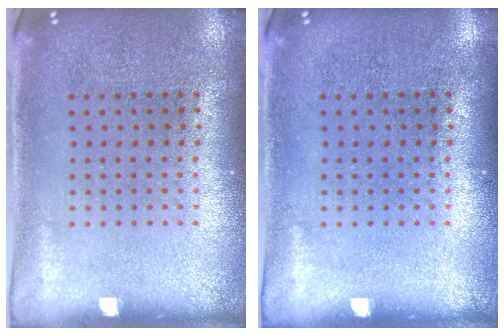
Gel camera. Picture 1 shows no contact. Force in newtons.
{"total": 0.0}